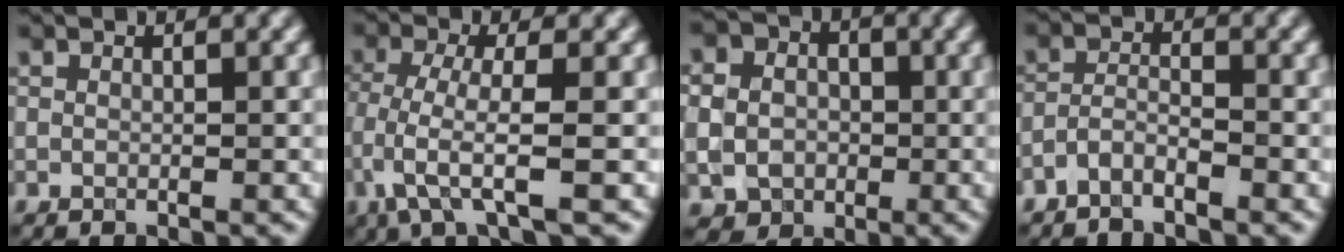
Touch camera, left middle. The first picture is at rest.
{"total": 4.9, "force": [-1.8, 0.8, 4.4], "torque": [-0.089, -0.007, -0.042]}
{"total": 7.1, "force": [-0.1, 6.3, 3.1], "torque": [-0.063, 0.006, -0.022]}
{"total": 2.1, "force": [-1.7, 0.5, 1.1], "torque": [-0.025, 0.006, -0.041]}